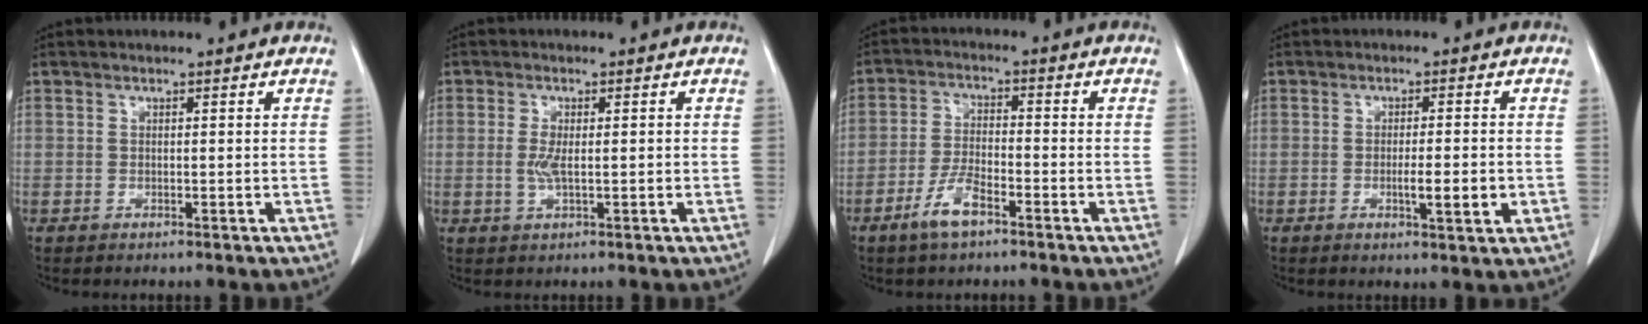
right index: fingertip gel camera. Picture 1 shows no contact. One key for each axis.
{"total": 3.1, "fx": -0.2, "fy": 1.0, "fz": 3.0, "tx": -0.065, "ty": -0.002, "tz": -0.003}
{"total": 5.7, "fx": -3.7, "fy": 1.6, "fz": 4.1, "tx": -0.087, "ty": -0.001, "tz": -0.070}
{"total": 4.7, "fx": -1.1, "fy": 0.5, "fz": 4.5, "tx": -0.072, "ty": -0.004, "tz": -0.012}